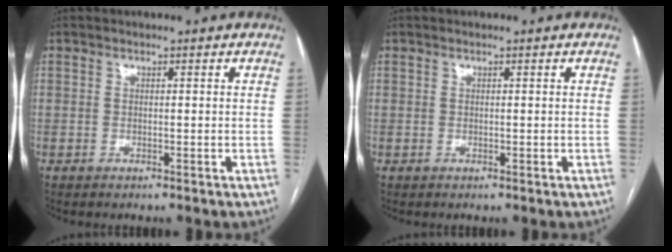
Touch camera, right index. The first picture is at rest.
{"total": 0.0}